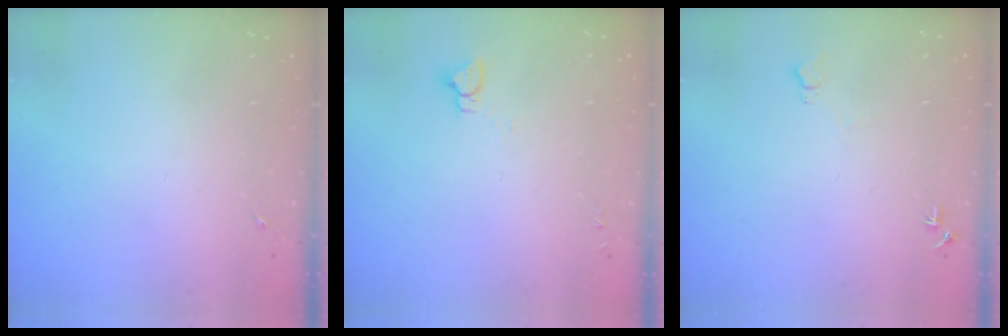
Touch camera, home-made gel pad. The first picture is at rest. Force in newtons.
{"total": 3.2, "press": 3.2, "slide": 0.2}
{"total": 5.8, "press": 5.8, "slide": 0.7}